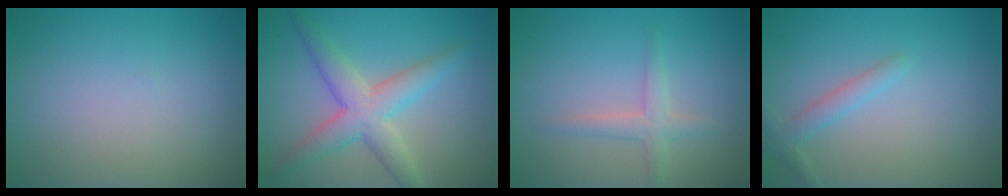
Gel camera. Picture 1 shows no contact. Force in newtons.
{"total": 5.0, "press": 5.0, "slide": 0.1}
{"total": 1.9, "press": 1.9, "slide": 0.2}
{"total": 1.7, "press": 1.7, "slide": 0.1}